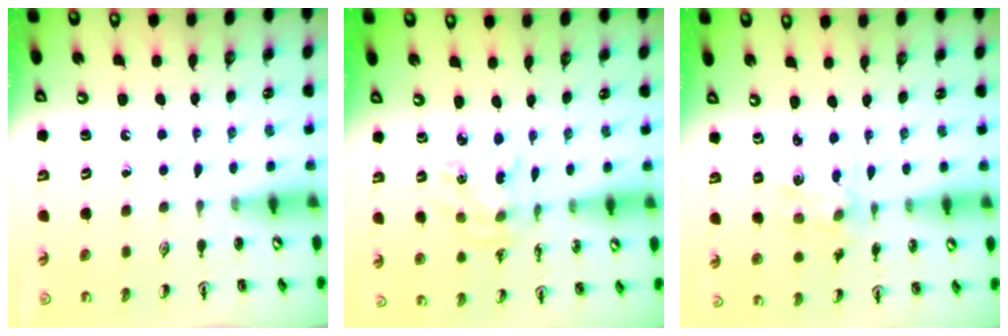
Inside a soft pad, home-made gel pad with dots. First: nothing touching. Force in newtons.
{"total": 2.8, "press": 2.8, "slide": 0.2}
{"total": 1.9, "press": 1.9, "slide": 0.2}